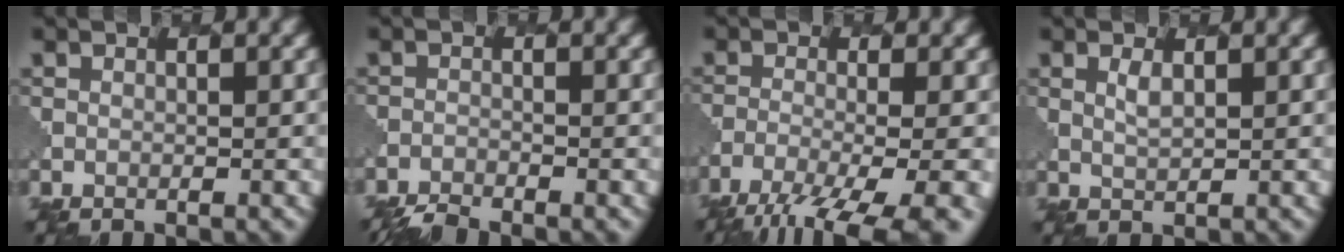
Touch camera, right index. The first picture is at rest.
{"total": 2.7, "force": [-2.6, 0.2, 0.5], "torque": [-0.016, -0.011, -0.051]}
{"total": 9.9, "force": [-6.9, 2.5, 6.7], "torque": [-0.118, -0.032, -0.103]}
{"total": 1.1, "force": [0.9, 0.2, 0.5], "torque": [-0.014, -0.002, 0.021]}